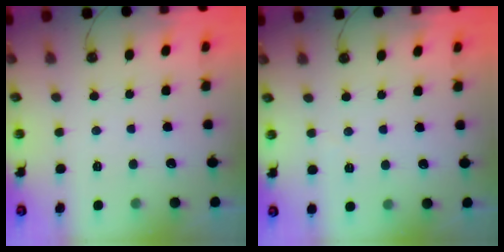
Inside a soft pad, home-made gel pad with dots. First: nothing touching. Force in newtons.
{"total": 1.6, "press": 1.4, "slide": 0.6}